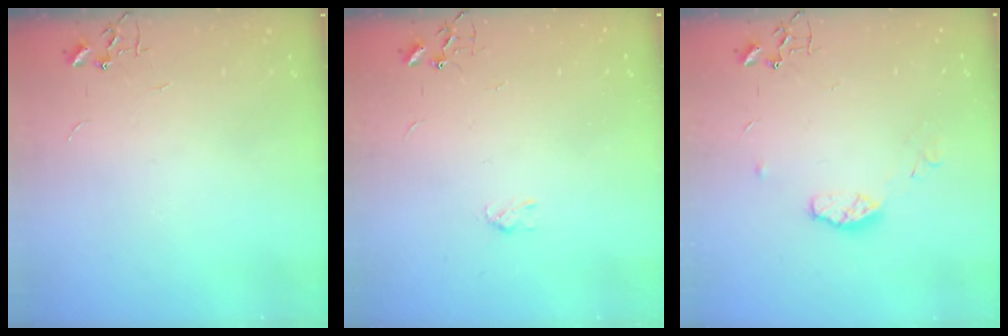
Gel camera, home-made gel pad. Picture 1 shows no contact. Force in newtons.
{"total": 3.2, "press": 3.2, "slide": 0.5}
{"total": 6.7, "press": 6.7, "slide": 0.5}